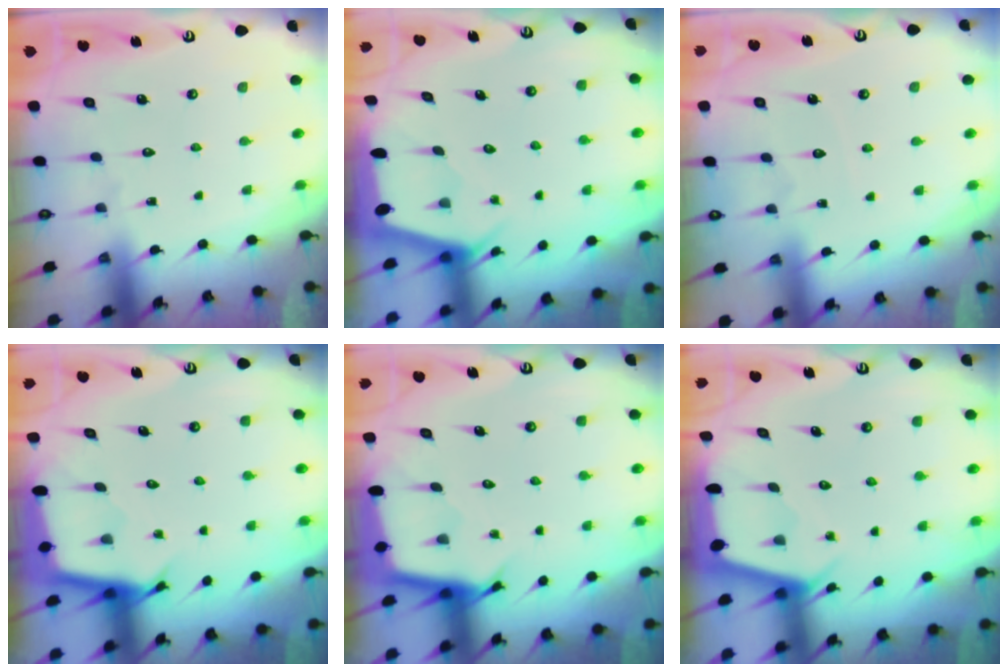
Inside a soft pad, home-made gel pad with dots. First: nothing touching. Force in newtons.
{"total": 1.9, "press": 1.9, "slide": 0.3}
{"total": 3.3, "press": 3.3, "slide": 0.4}
{"total": 2.7, "press": 2.7, "slide": 0.1}
{"total": 2.7, "press": 2.7, "slide": 0.1}
{"total": 2.4, "press": 2.3, "slide": 0.3}